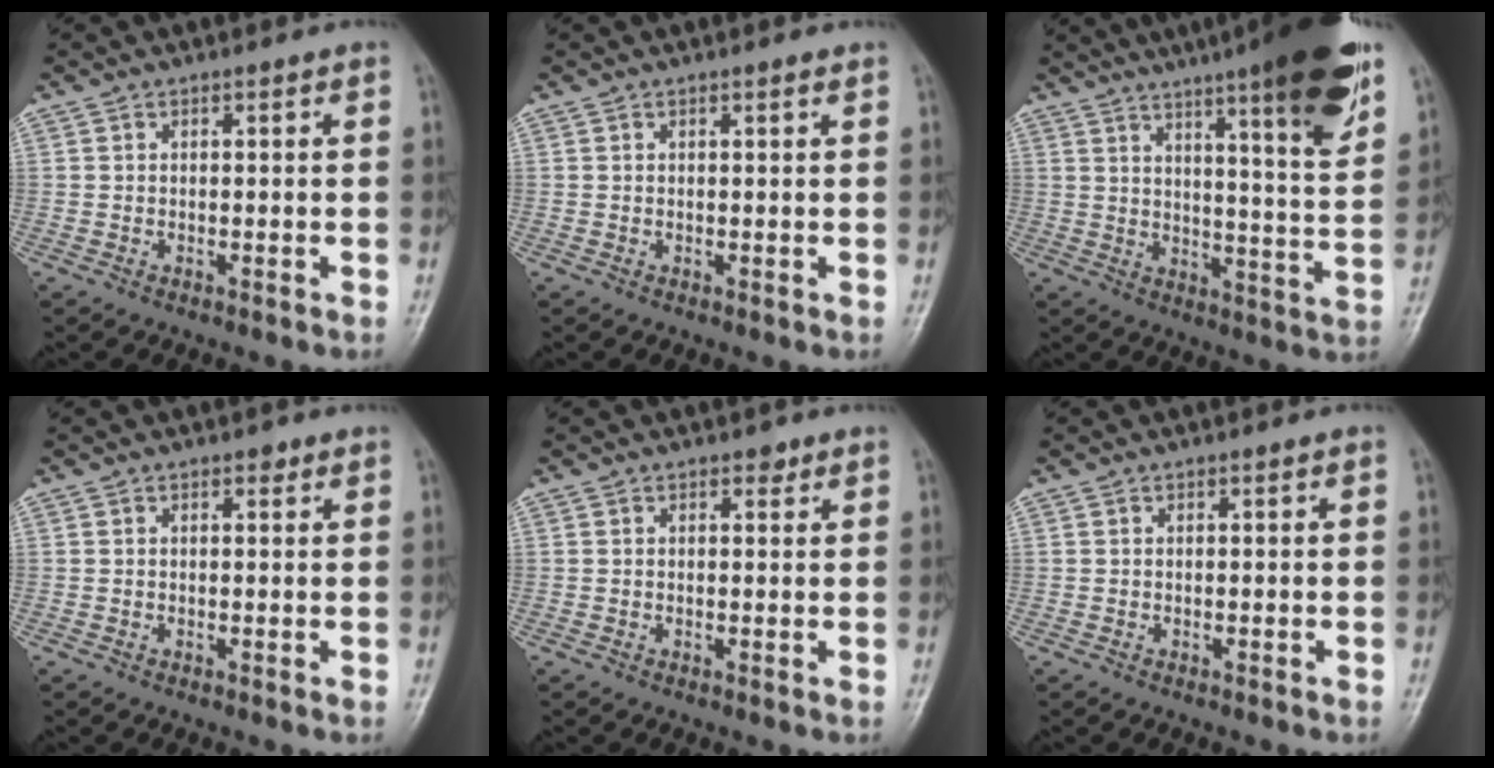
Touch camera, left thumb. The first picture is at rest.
{"total": 0.7, "force": [0.5, 0.1, 0.5], "torque": [-0.006, 0.000, 0.006]}
{"total": 20.2, "force": [12.4, 2.5, 15.7], "torque": [-0.204, -0.048, 0.170]}
{"total": 1.1, "force": [0.7, 0.6, 0.6], "torque": [-0.001, -0.002, 0.007]}
{"total": 1.3, "force": [0.8, 0.8, 0.6], "torque": [0.002, -0.003, 0.009]}
{"total": 0.0}